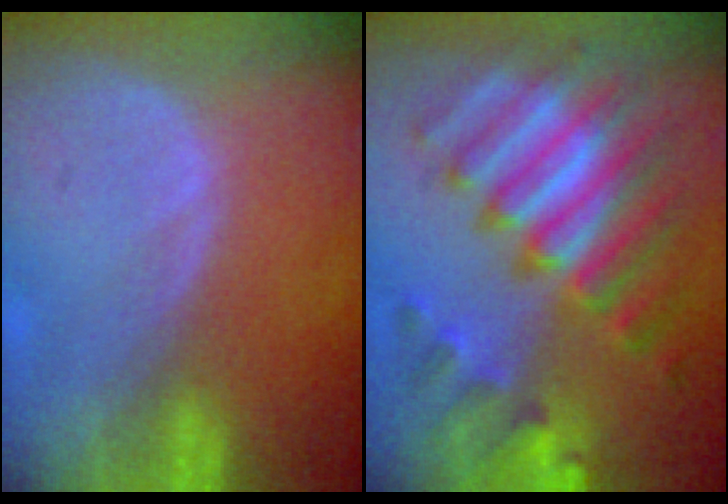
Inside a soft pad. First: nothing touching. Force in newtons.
{"total": 11.8, "press": 11.7, "slide": 1.1}